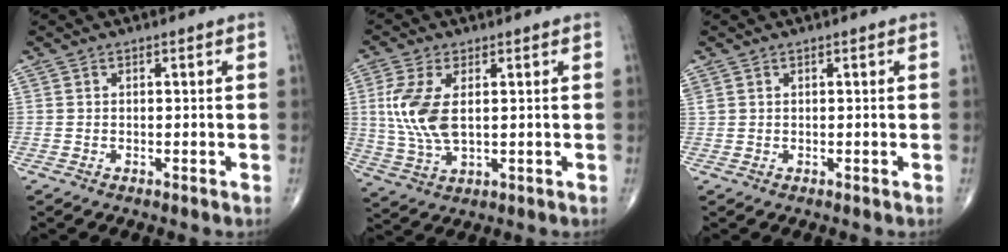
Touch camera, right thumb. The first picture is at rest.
{"total": 10.0, "force": [1.5, 5.0, 8.6], "torque": [-0.194, -0.006, 0.038]}
{"total": 1.1, "force": [0.6, 0.7, 0.5], "torque": [-0.012, 0.013, 0.016]}